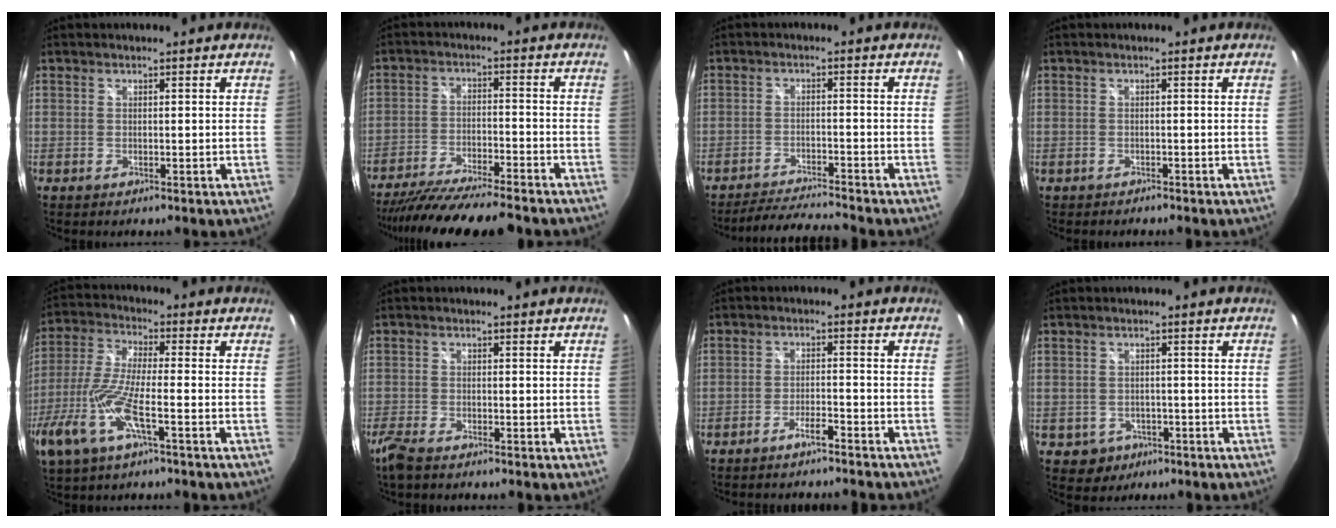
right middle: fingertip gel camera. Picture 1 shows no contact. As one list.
[{"total": 16.7, "force": [-14.7, 1.3, 7.8], "torque": [-0.155, -0.030, -0.236]}, {"total": 8.1, "force": [-7.8, -0.2, 2.4], "torque": [-0.065, 0.002, -0.129]}, {"total": 1.2, "force": [-1.2, 0.2, 0.2], "torque": [-0.007, -0.004, -0.017]}, {"total": 14.7, "force": [-6.9, 3.3, 12.5], "torque": [-0.278, -0.023, -0.134]}, {"total": 4.3, "force": [-3.5, 1.0, 2.3], "torque": [-0.067, -0.011, -0.069]}, {"total": 4.7, "force": [-4.4, -0.1, 1.6], "torque": [-0.050, 0.001, -0.070]}, {"total": 4.1, "force": [-1.8, 3.6, 0.9], "torque": [-0.030, 0.006, -0.019]}]